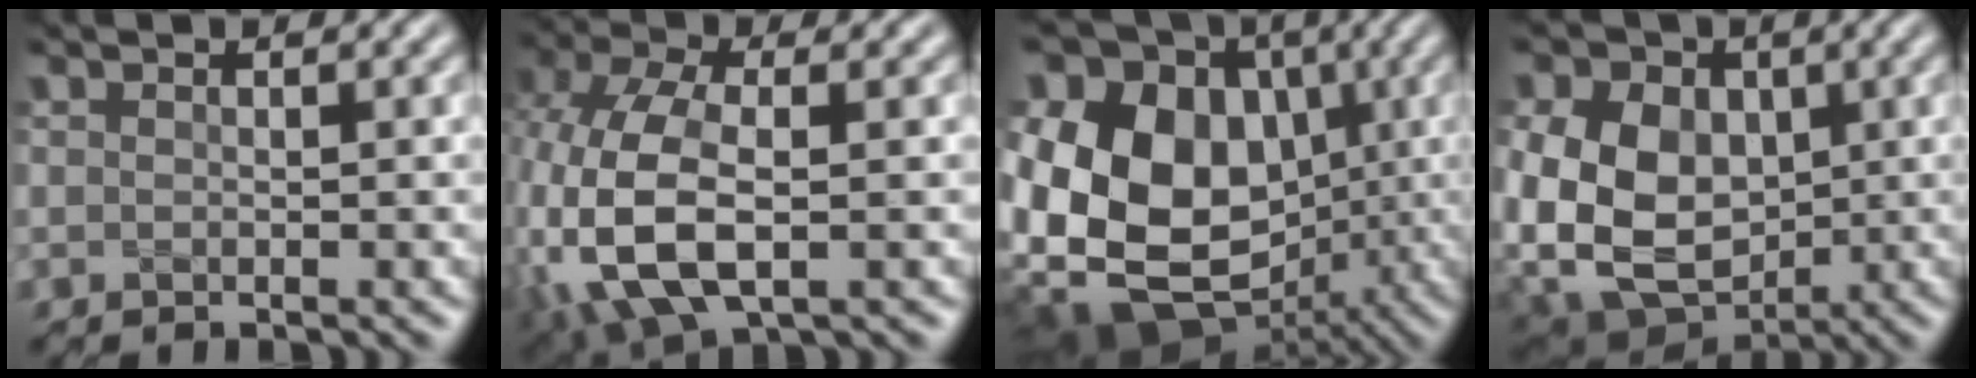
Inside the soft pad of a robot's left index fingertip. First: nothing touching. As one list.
[{"total": 10.4, "force": [-1.7, 6.4, 8.1], "torque": [-0.211, -0.021, -0.024]}, {"total": 19.8, "force": [-1.0, 16.4, 11.0], "torque": [-0.224, 0.012, -0.044]}, {"total": 15.5, "force": [0.9, 12.7, 8.8], "torque": [-0.213, 0.005, 0.008]}]